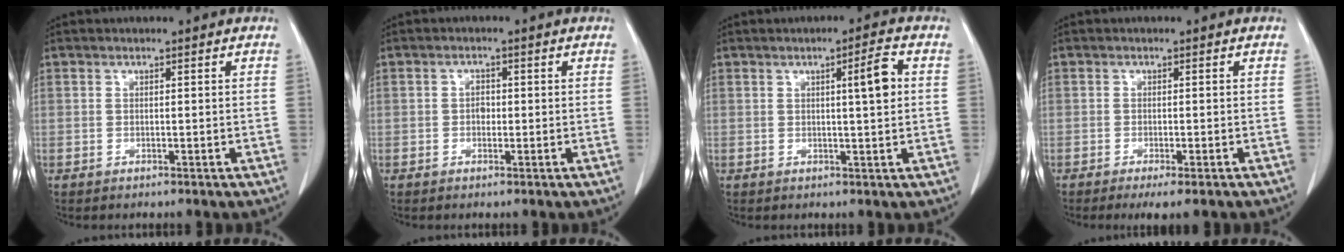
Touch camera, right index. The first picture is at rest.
{"total": 1.5, "force": [-0.2, 1.1, 1.0], "torque": [-0.014, 0.005, -0.004]}
{"total": 4.2, "force": [0.8, 0.0, 4.2], "torque": [-0.062, 0.001, 0.011]}
{"total": 4.2, "force": [-3.1, 0.5, 2.8], "torque": [-0.031, -0.010, -0.042]}